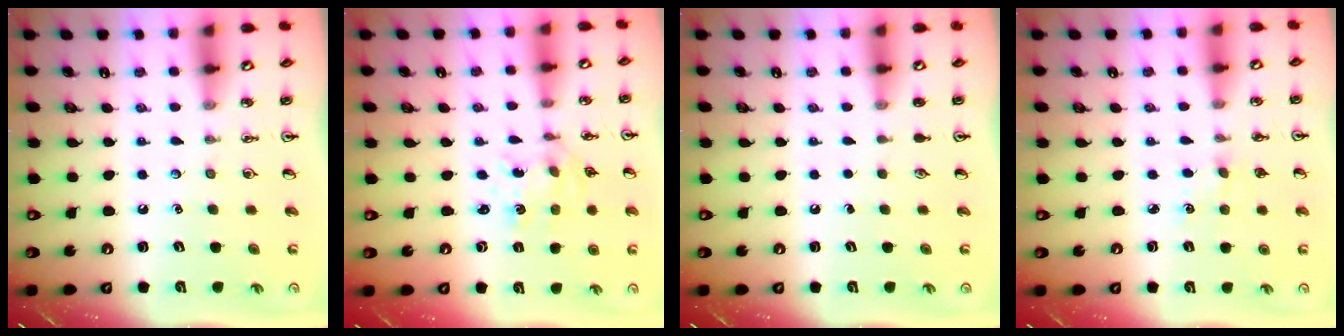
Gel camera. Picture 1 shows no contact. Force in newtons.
{"total": 1.5, "press": 1.4, "slide": 0.5}
{"total": 0.0}
{"total": 2.0, "press": 2.0, "slide": 0.3}